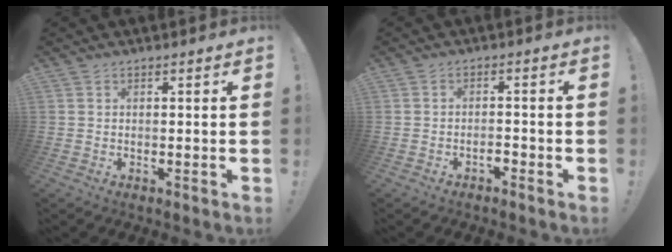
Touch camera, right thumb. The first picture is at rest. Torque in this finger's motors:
{"motor_torque": [0.22, 0.07, 0.07, -0.31, 0.14]}